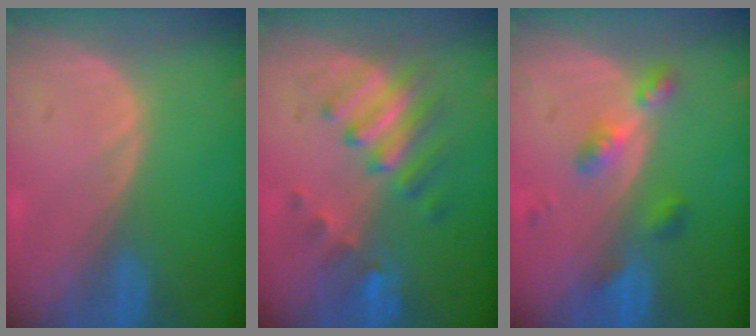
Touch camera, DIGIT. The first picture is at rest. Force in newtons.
{"total": 7.5, "press": 7.0, "slide": 2.7}
{"total": 4.6, "press": 4.4, "slide": 1.5}